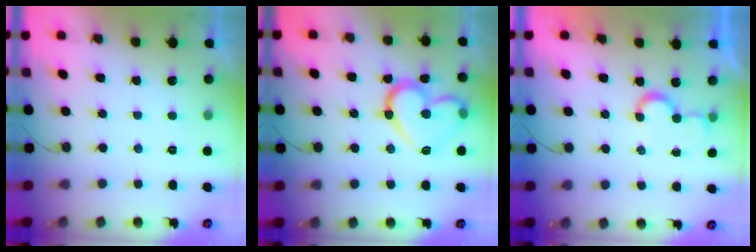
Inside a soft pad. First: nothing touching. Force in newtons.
{"total": 15.8, "press": 15.8, "slide": 0.8}
{"total": 5.7, "press": 5.7, "slide": 0.4}